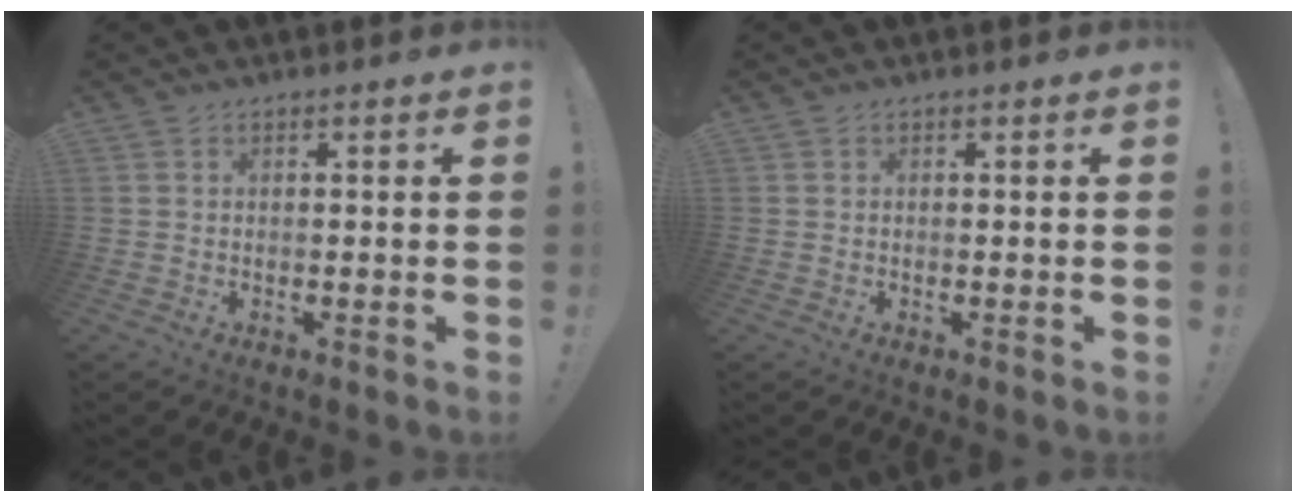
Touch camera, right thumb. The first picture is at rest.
{"total": 0.0}